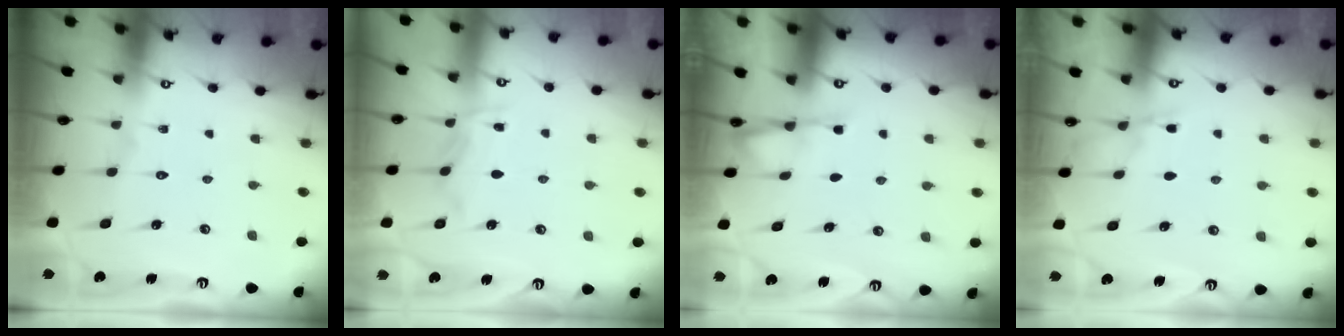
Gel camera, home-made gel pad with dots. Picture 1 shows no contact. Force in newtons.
{"total": 5.7, "press": 5.7, "slide": 0.7}
{"total": 2.4, "press": 2.4, "slide": 0.5}
{"total": 3.5, "press": 3.5, "slide": 0.5}